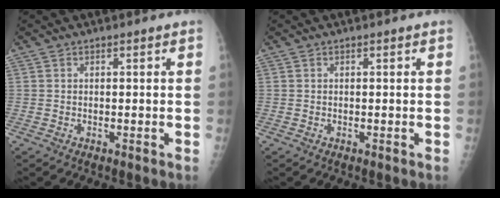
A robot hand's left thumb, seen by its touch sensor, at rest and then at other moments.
{"total": 0.0}